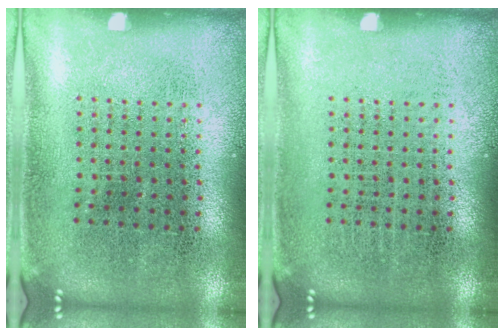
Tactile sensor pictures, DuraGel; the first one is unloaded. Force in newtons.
{"total": 0.0}